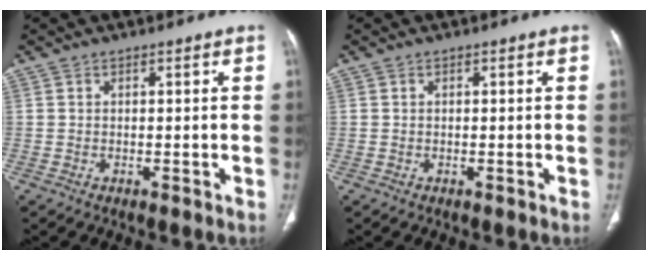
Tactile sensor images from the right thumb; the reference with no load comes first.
{"total": 0.0}